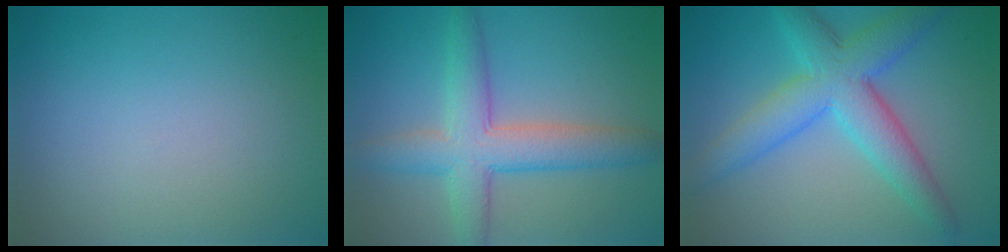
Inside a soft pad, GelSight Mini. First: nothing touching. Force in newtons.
{"total": 5.9, "press": 5.9, "slide": 0.2}
{"total": 6.9, "press": 6.9, "slide": 0.1}